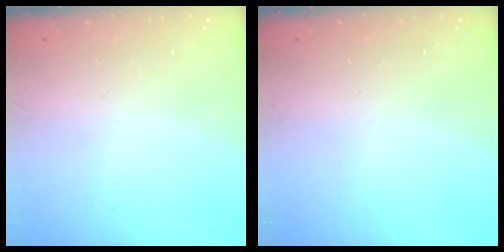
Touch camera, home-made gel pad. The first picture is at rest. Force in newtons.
{"total": 0.0}